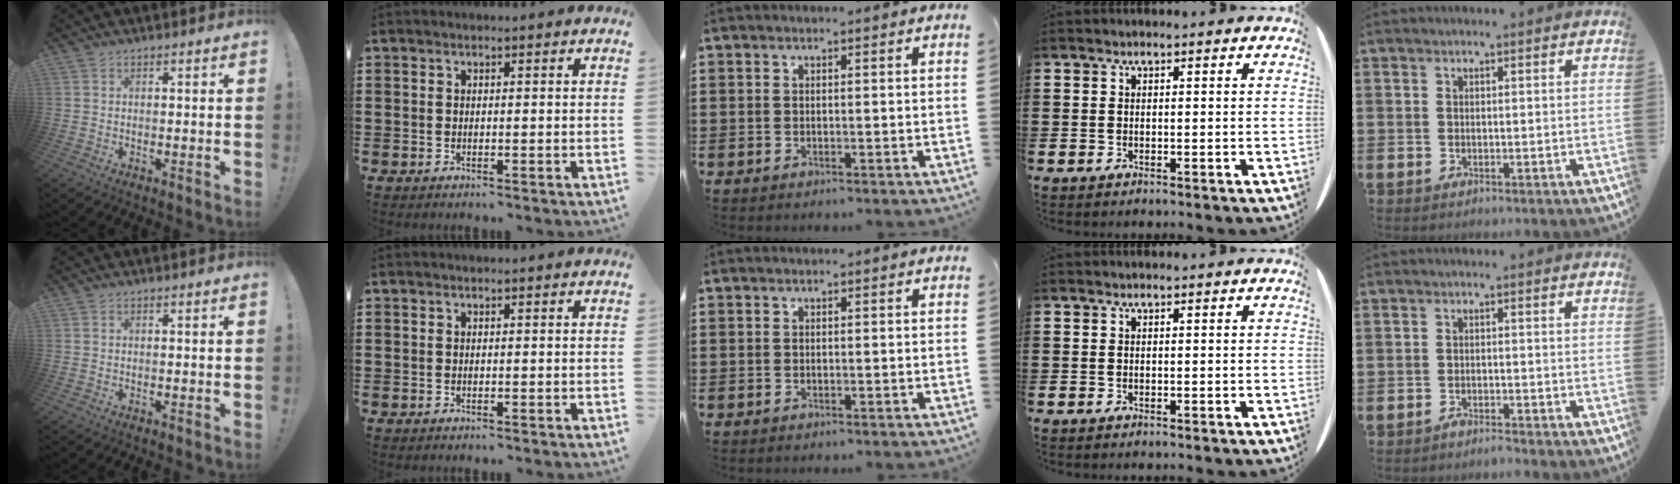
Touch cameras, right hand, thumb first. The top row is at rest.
{"little": {"total": 1.5, "force": [-1.5, 0.0, 0.0], "torque": [-0.004, 0.003, -0.031]}}